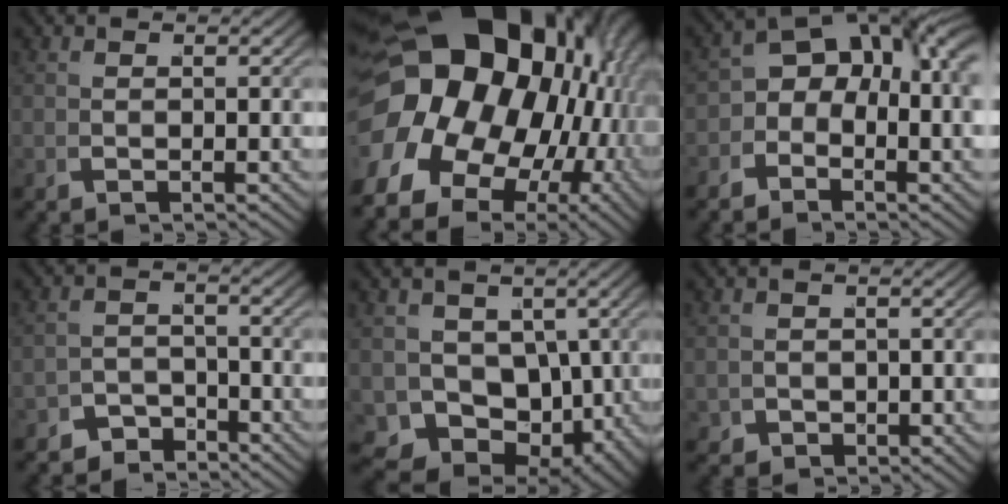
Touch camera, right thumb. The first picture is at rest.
{"total": 31.0, "force": [0.3, 23.2, 20.5], "torque": [-0.357, -0.042, -0.001]}
{"total": 9.0, "force": [0.5, 5.7, 6.9], "torque": [-0.082, 0.021, -0.013]}
{"total": 5.4, "force": [-4.6, 2.9, 0.6], "torque": [0.023, -0.019, -0.083]}
{"total": 12.8, "force": [-3.2, 9.8, 7.6], "torque": [-0.159, -0.075, -0.032]}
{"total": 3.5, "force": [-0.9, 2.9, 1.7], "torque": [-0.036, -0.025, -0.001]}